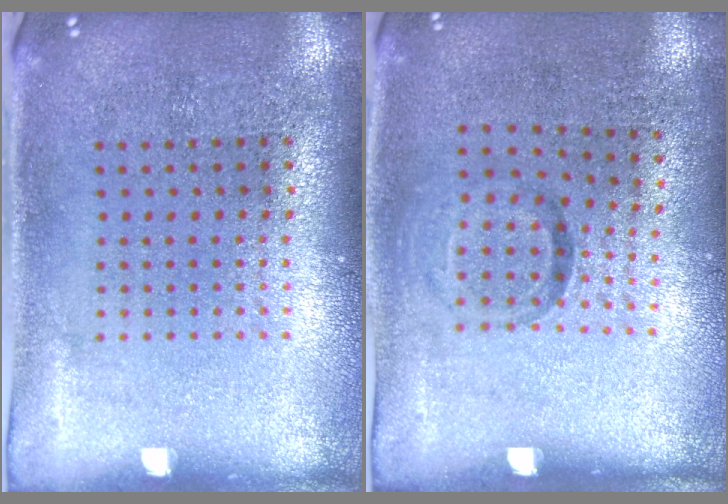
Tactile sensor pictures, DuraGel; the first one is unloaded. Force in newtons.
{"total": 0.9, "press": 0.6, "slide": 0.8}